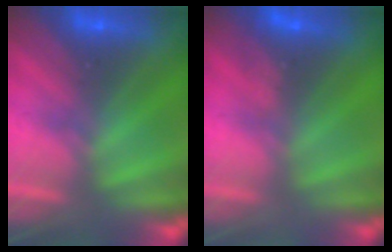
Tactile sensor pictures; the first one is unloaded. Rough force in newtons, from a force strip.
{"total": 3.5}